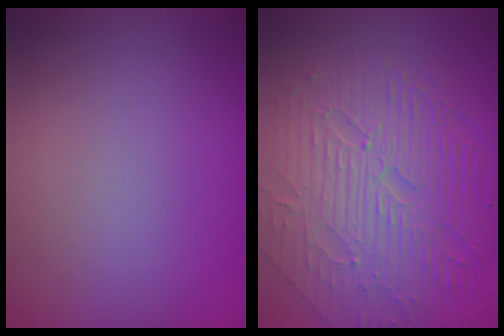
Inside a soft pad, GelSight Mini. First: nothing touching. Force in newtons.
{"total": 9.5, "press": 6.2, "slide": 7.2}